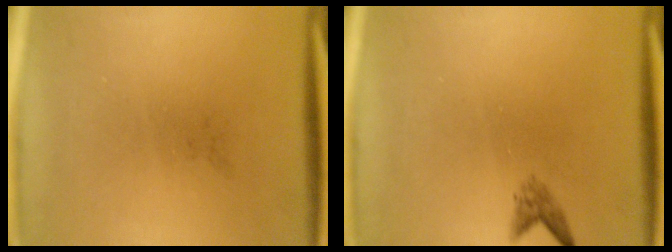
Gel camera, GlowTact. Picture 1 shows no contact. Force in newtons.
{"total": 1.3}